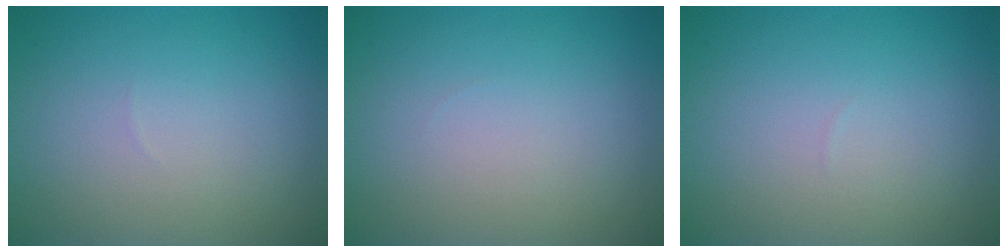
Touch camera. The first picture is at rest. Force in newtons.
{"total": 0.0}
{"total": 0.0}